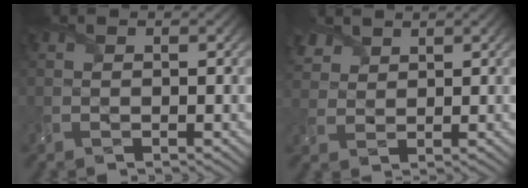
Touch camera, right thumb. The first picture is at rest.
{"total": 3.5, "force": [2.6, 2.0, 1.0], "torque": [-0.036, 0.006, 0.057]}